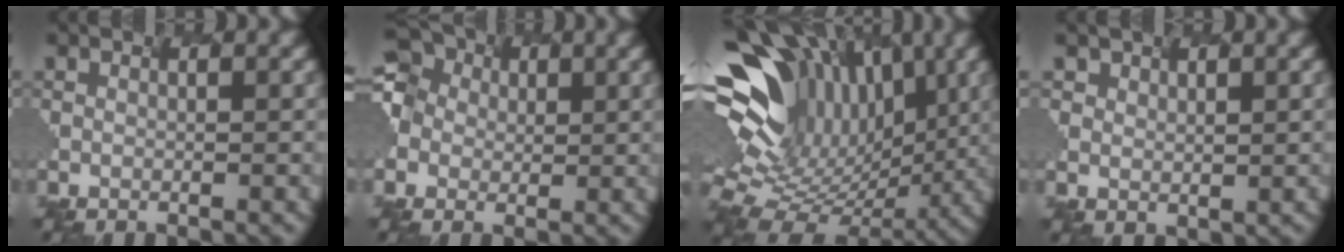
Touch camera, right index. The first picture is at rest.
{"total": 5.9, "force": [0.9, 5.0, 2.9], "torque": [-0.068, 0.021, -0.006]}
{"total": 13.3, "force": [3.1, 9.1, 9.3], "torque": [-0.179, 0.021, 0.097]}
{"total": 1.6, "force": [1.2, 0.7, -0.7], "torque": [-0.006, -0.009, 0.037]}